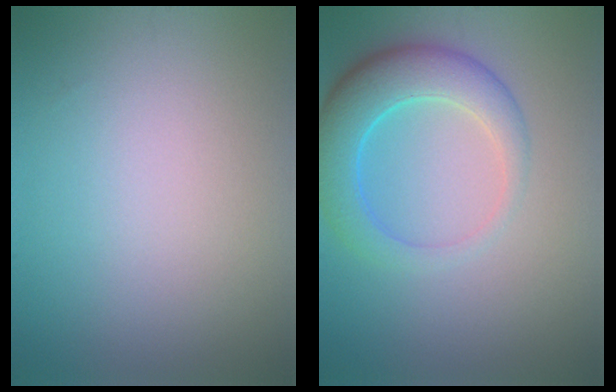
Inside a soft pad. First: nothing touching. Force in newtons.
{"total": 5.6, "press": 5.6, "slide": 0.3}